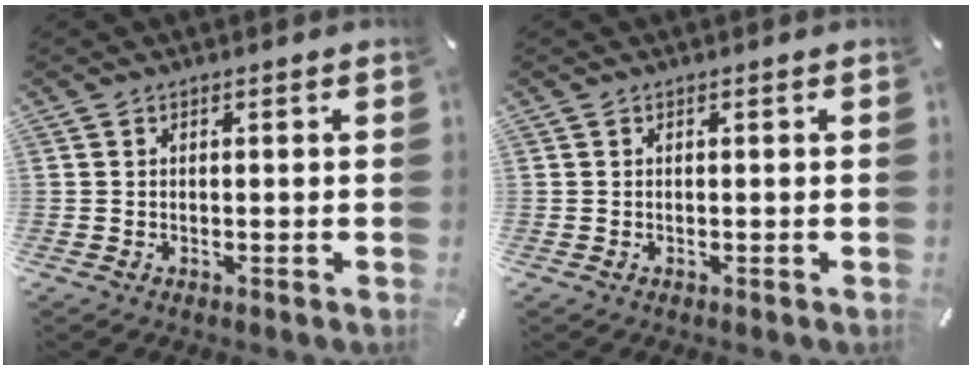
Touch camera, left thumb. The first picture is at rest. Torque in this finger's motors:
{"motor_torque": [0.00, 0.01, 0.00, 0.00, 0.00]}